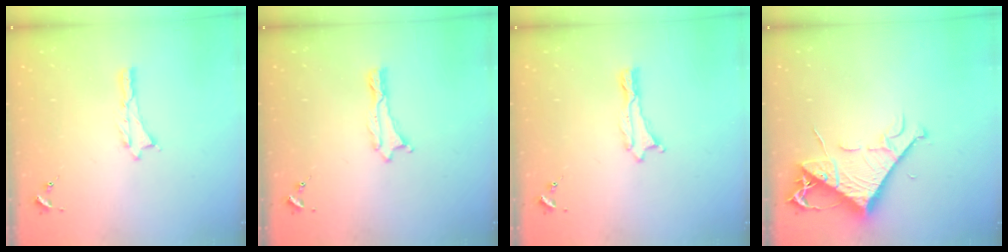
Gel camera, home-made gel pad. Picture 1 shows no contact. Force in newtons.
{"total": 0.0}
{"total": 0.0}
{"total": 8.9, "press": 8.8, "slide": 1.1}